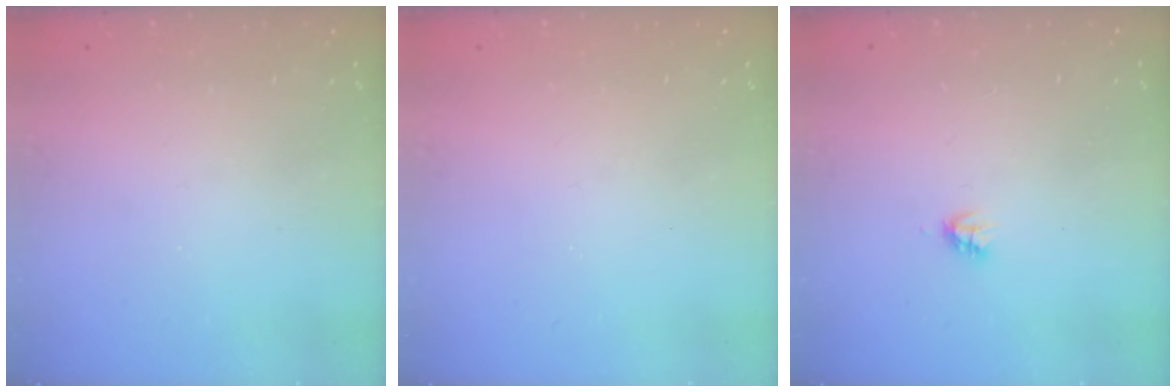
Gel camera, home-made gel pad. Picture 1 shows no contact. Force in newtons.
{"total": 0.0}
{"total": 2.7, "press": 2.7, "slide": 0.2}